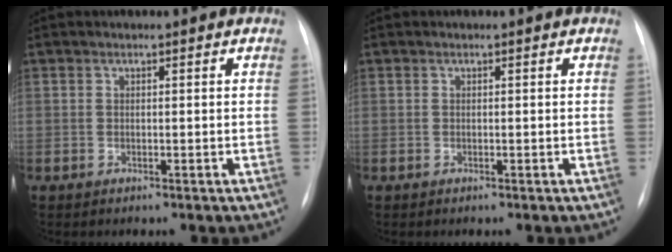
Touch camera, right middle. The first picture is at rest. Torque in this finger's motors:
{"motor_torque": [0.39, -0.32, 0.05, 0.00]}